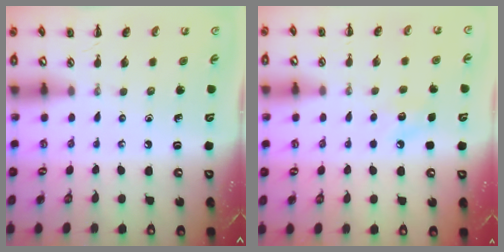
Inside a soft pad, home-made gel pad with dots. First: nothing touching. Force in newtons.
{"total": 6.7, "press": 6.5, "slide": 1.6}